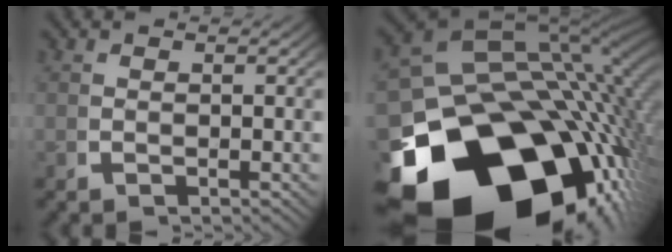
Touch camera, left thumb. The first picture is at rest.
{"total": 34.5, "force": [-6.8, 22.0, 25.7], "torque": [-0.434, -0.097, -0.073]}